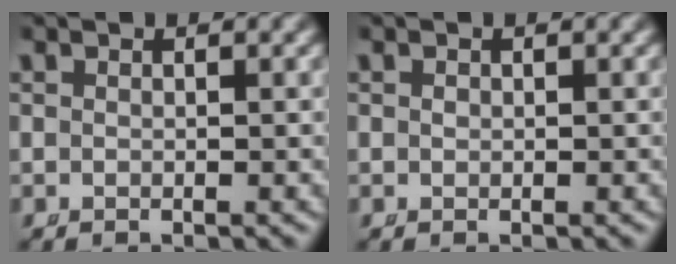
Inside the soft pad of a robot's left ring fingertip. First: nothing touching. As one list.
[{"total": 0.0}]